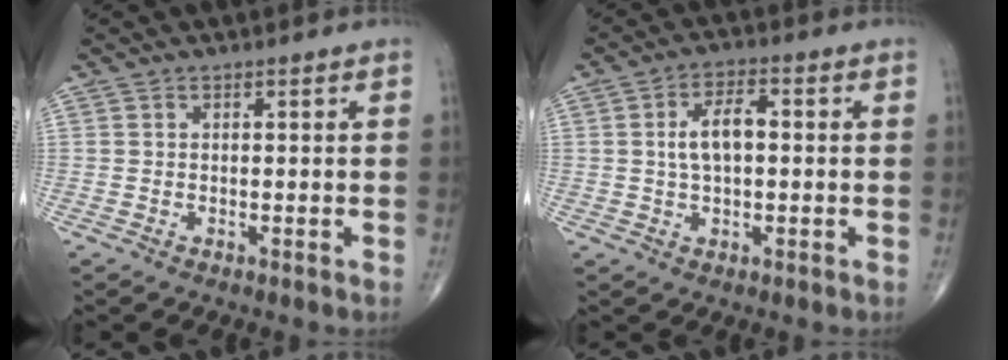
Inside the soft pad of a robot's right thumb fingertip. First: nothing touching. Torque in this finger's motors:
{"motor_torque": [1.03, 1.00, 0.74, -0.03, 0.10]}